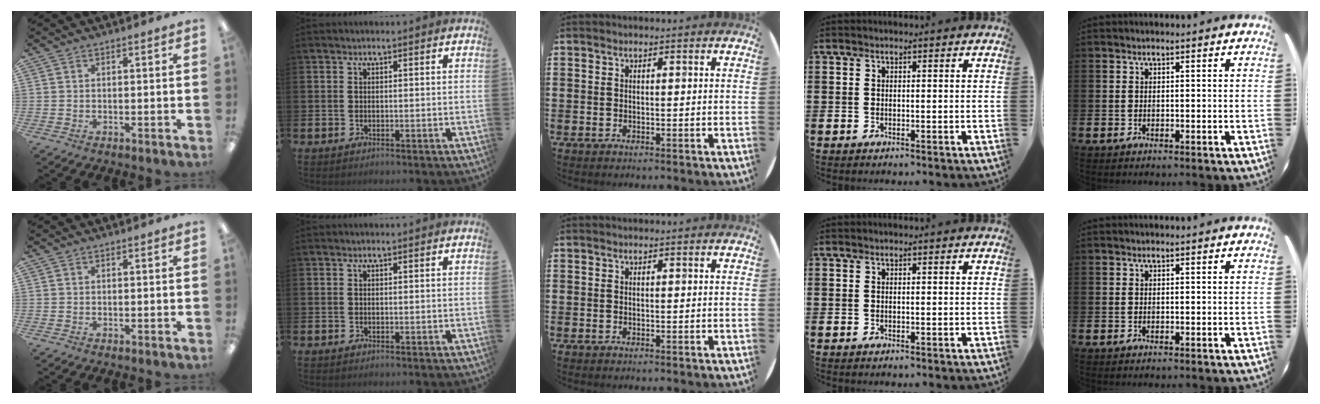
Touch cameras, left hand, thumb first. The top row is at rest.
{}